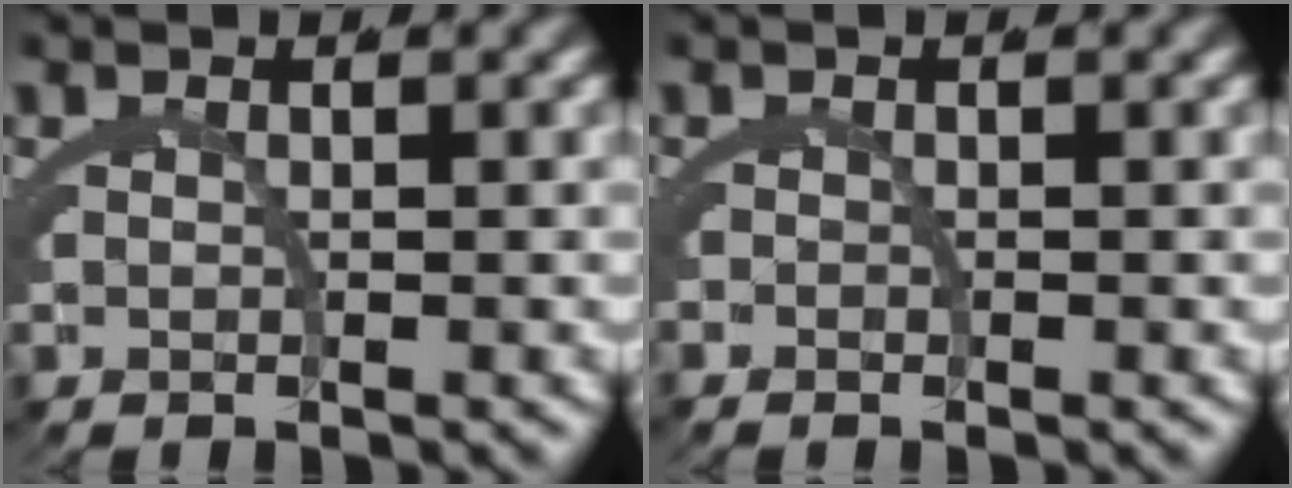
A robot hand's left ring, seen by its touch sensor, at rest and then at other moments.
{"total": 0.6, "force": [-0.5, -0.4, 0.0], "torque": [0.002, -0.009, -0.005]}